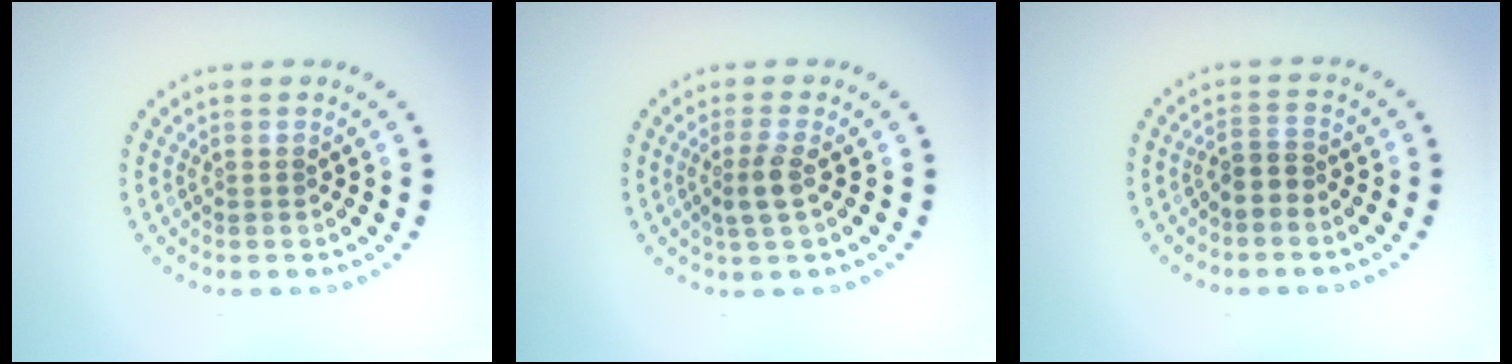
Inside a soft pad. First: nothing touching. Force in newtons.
{"total": 2.2, "press": 1.9, "slide": 1.2}
{"total": 1.5, "press": 1.0, "slide": 1.0}